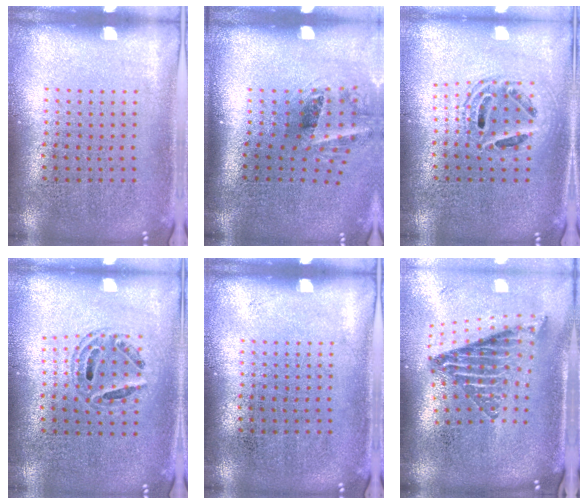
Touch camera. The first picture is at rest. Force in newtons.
{"total": 1.6, "press": 1.2, "slide": 1.0}
{"total": 1.6, "press": 1.3, "slide": 0.9}
{"total": 0.7, "press": 0.7, "slide": 0.2}
{"total": 0.0}
{"total": 2.2, "press": 1.5, "slide": 1.6}